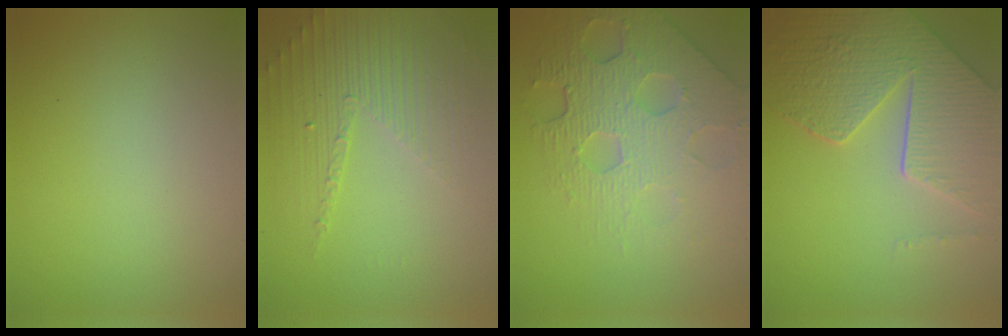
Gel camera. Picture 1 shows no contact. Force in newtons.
{"total": 5.2, "press": 3.2, "slide": 4.0}
{"total": 6.3, "press": 5.1, "slide": 3.8}
{"total": 8.3, "press": 6.1, "slide": 5.7}